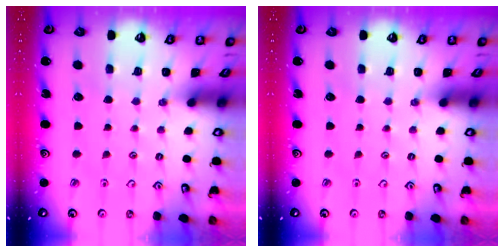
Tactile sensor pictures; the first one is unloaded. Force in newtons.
{"total": 0.0}